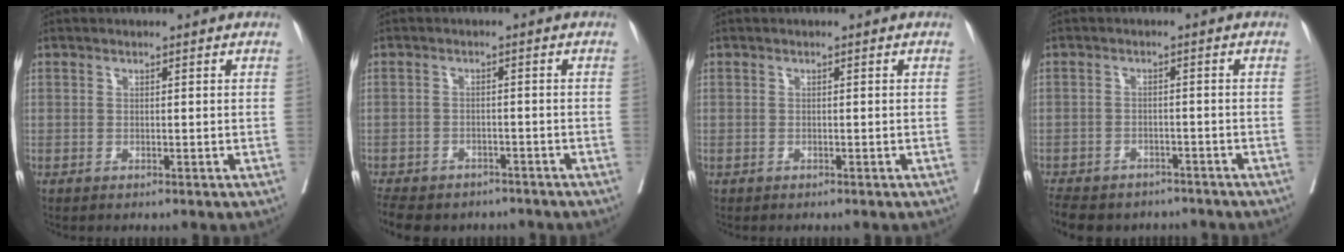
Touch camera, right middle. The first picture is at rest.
{"total": 12.4, "force": [-10.0, 5.5, 4.7], "torque": [-0.113, -0.011, -0.130]}
{"total": 0.0}
{"total": 13.2, "force": [-11.0, 5.7, 4.6], "torque": [-0.111, -0.007, -0.141]}